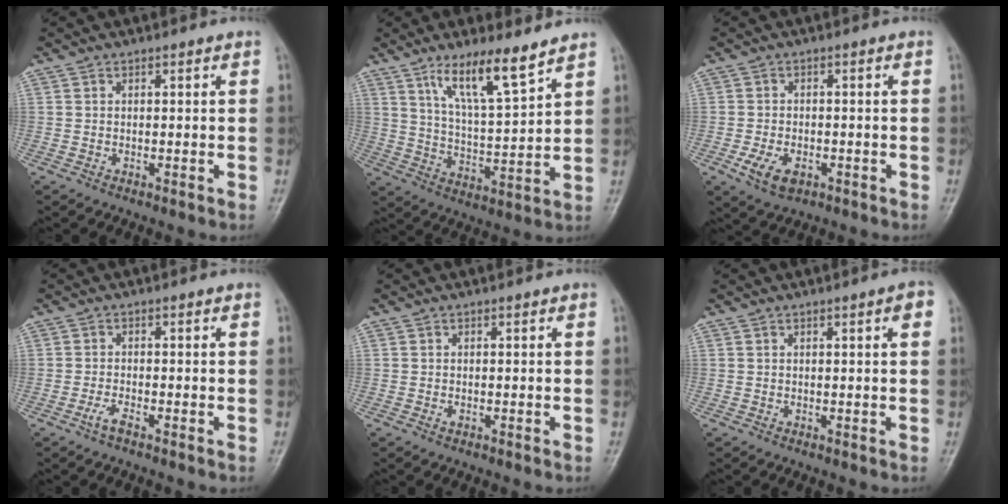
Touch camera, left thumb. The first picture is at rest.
{"total": 11.1, "force": [7.7, 1.9, 7.8], "torque": [-0.132, -0.053, 0.144]}
{"total": 5.5, "force": [-2.3, 3.3, 3.7], "torque": [-0.071, 0.004, -0.036]}
{"total": 2.1, "force": [-1.4, 0.4, 1.5], "torque": [-0.040, 0.006, -0.030]}
{"total": 0.8, "force": [-0.2, 0.4, 0.6], "torque": [-0.011, 0.005, -0.003]}
{"total": 2.2, "force": [0.8, 0.3, 2.0], "torque": [-0.026, 0.002, 0.009]}